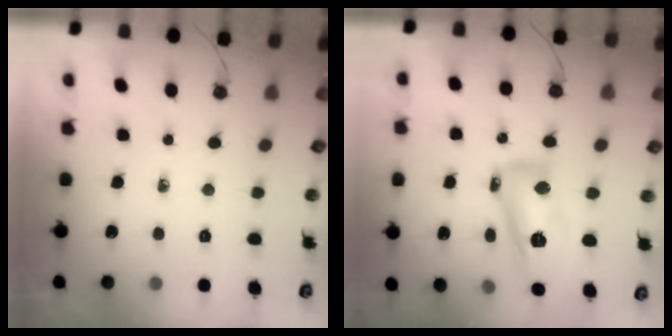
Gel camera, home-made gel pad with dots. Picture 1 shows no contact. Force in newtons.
{"total": 15.0, "press": 15.0, "slide": 1.1}